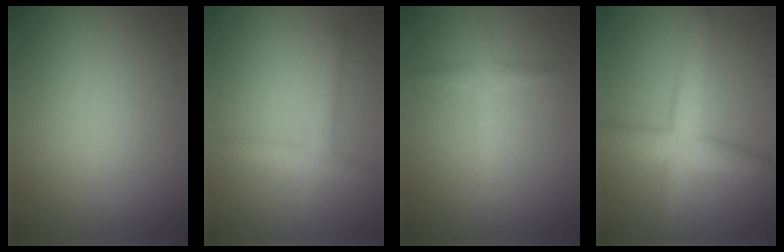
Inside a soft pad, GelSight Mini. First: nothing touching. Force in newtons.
{"total": 2.1, "press": 2.1, "slide": 0.1}
{"total": 1.7, "press": 1.7, "slide": 0.0}
{"total": 4.7, "press": 4.7, "slide": 0.3}